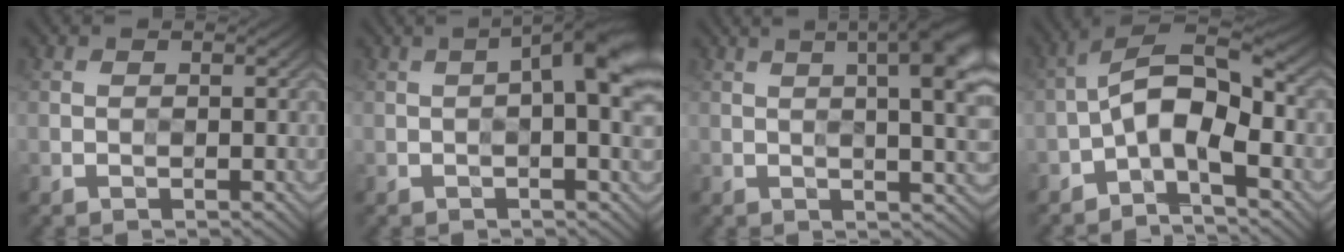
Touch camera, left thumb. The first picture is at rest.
{"total": 5.0, "force": [0.6, 0.7, 4.9], "torque": [-0.072, 0.015, 0.004]}
{"total": 10.1, "force": [3.6, 2.7, 9.0], "torque": [-0.090, 0.033, 0.038]}
{"total": 8.2, "force": [-2.8, 3.5, 6.8], "torque": [-0.118, 0.014, -0.065]}